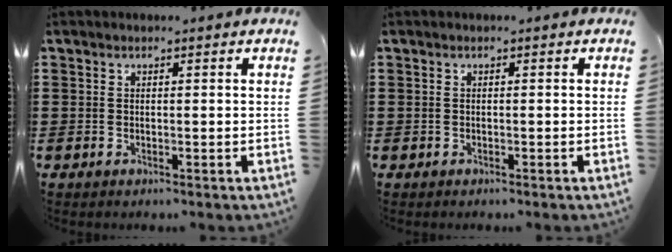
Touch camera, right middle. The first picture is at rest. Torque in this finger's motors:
{"motor_torque": [0.10, 0.01, 0.00, 0.00]}